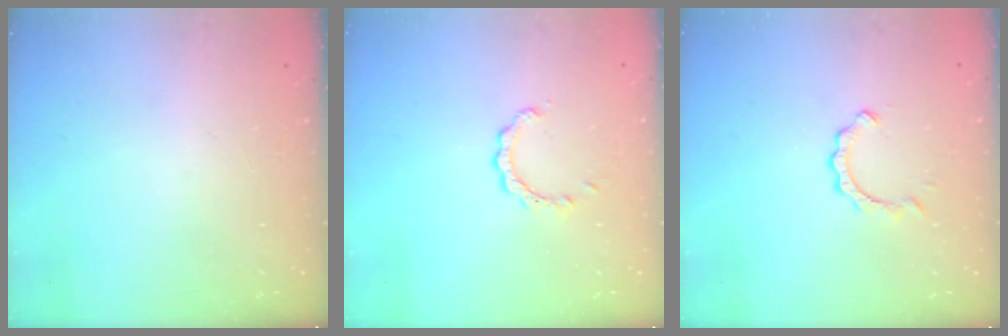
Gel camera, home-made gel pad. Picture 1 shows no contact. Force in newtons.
{"total": 3.0, "press": 3.0, "slide": 0.1}
{"total": 2.8, "press": 2.8, "slide": 0.3}